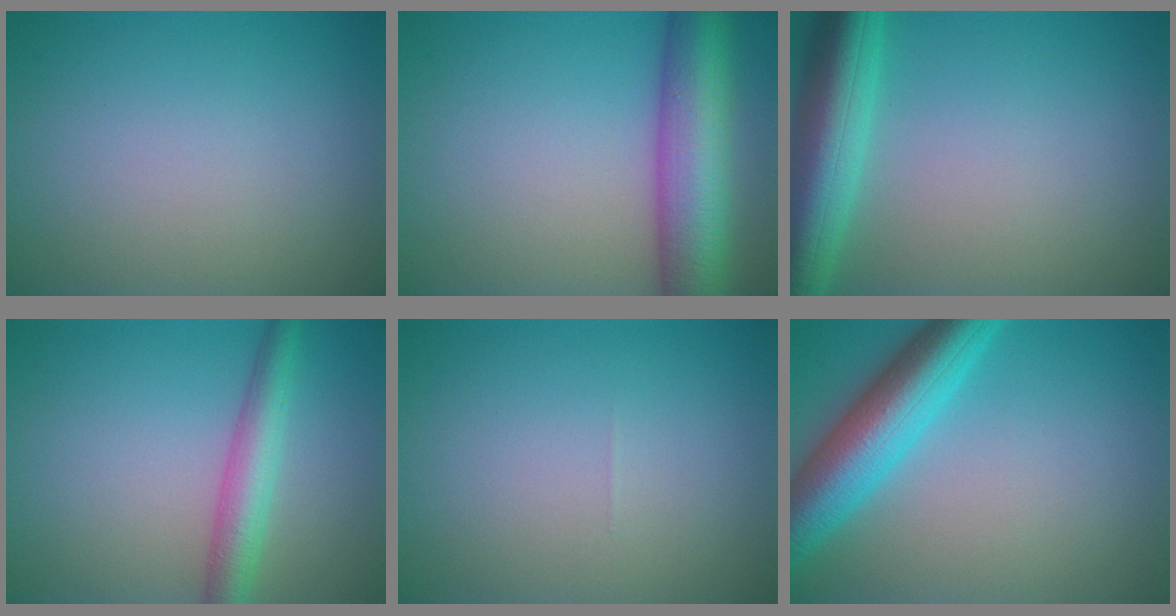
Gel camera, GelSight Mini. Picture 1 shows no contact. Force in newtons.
{"total": 9.4, "press": 9.4, "slide": 0.4}
{"total": 7.5, "press": 7.5, "slide": 0.4}
{"total": 4.0, "press": 4.0, "slide": 0.2}
{"total": 0.0}
{"total": 7.7, "press": 7.7, "slide": 0.3}